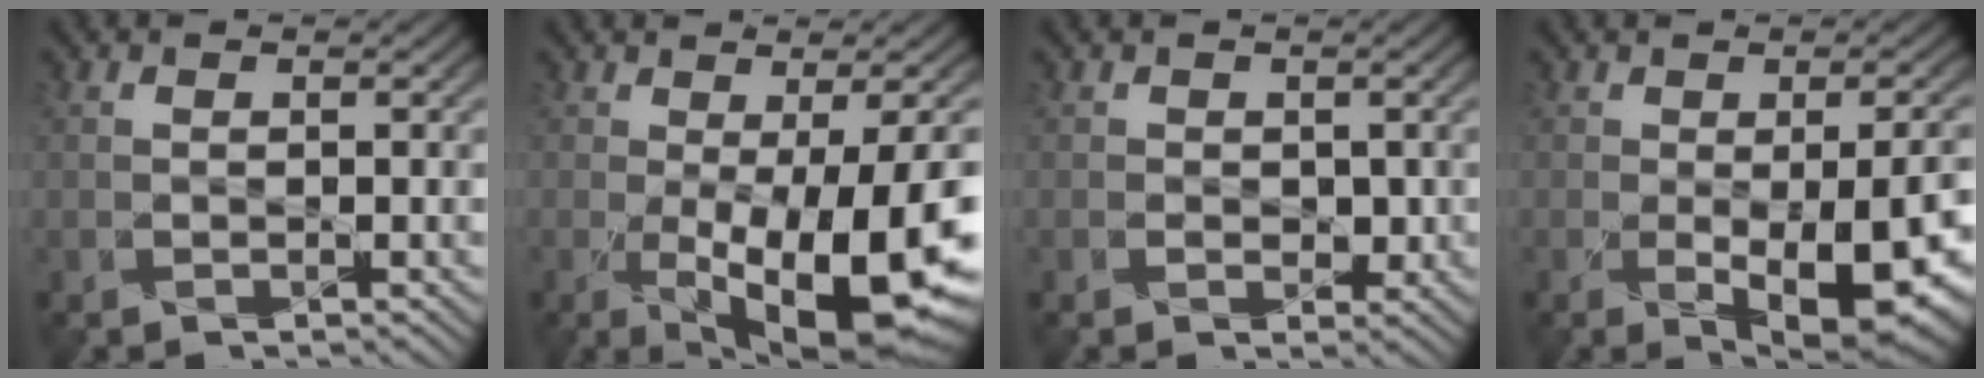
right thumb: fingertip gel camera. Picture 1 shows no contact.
{"total": 13.5, "force": [-3.8, 4.7, 12.1], "torque": [-0.201, -0.046, -0.043]}
{"total": 1.4, "force": [-0.3, 1.3, 0.5], "torque": [-0.007, -0.008, -0.007]}
{"total": 10.6, "force": [-3.3, 5.1, 8.7], "torque": [-0.115, -0.041, -0.030]}